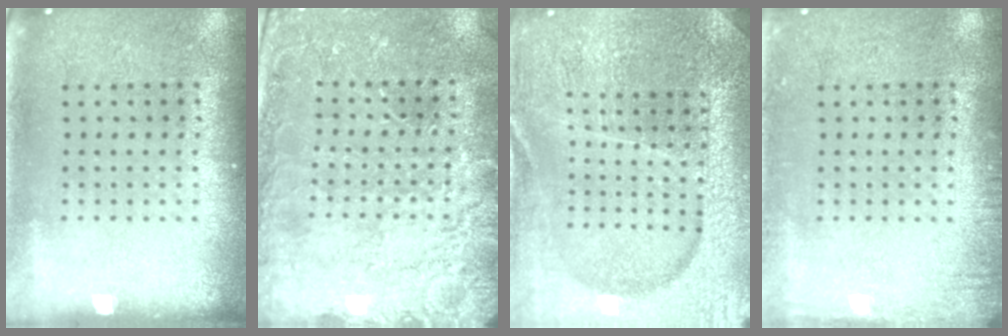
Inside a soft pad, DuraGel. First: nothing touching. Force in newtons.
{"total": 2.8, "press": 2.8, "slide": 0.2}
{"total": 4.9, "press": 4.5, "slide": 1.8}
{"total": 1.5, "press": 1.4, "slide": 0.2}